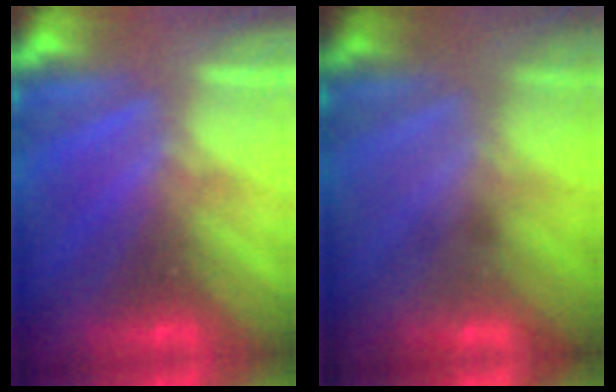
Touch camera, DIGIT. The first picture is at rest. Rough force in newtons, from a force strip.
{"total": 2.2}